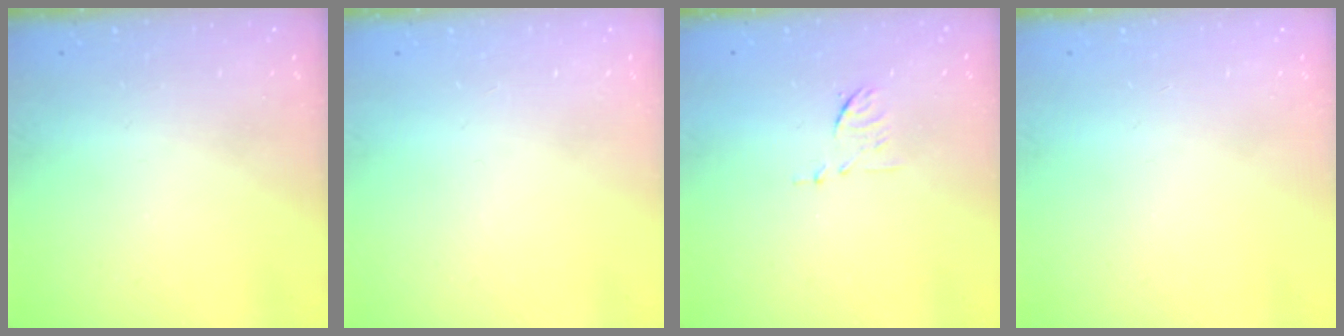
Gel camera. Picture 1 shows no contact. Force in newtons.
{"total": 0.0}
{"total": 6.2, "press": 6.2, "slide": 0.7}
{"total": 0.0}